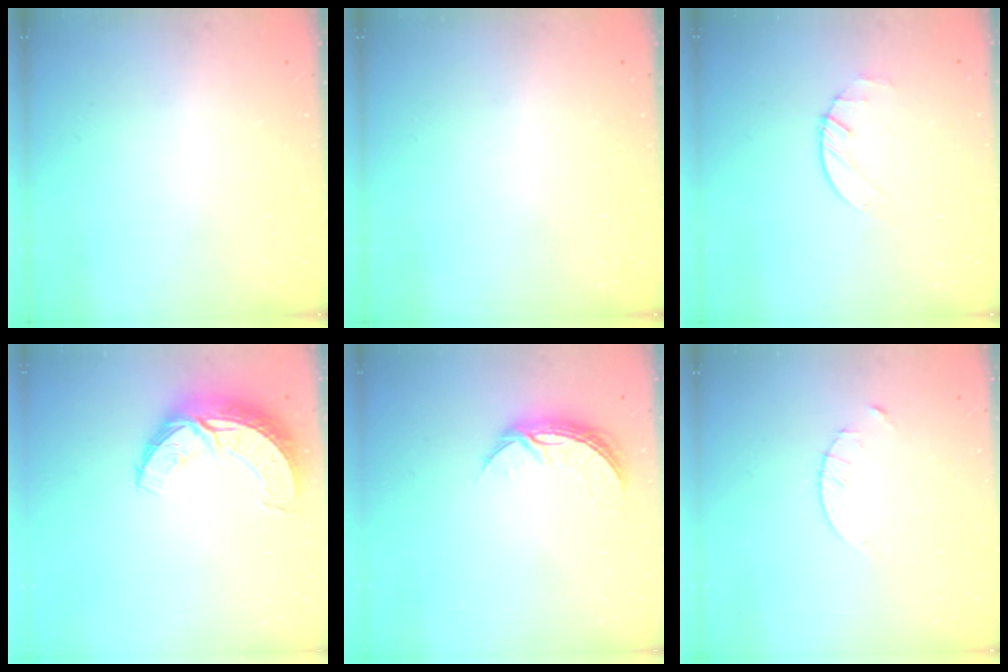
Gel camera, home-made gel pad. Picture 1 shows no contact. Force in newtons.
{"total": 0.0}
{"total": 1.4, "press": 1.3, "slide": 0.2}
{"total": 9.7, "press": 9.7, "slide": 0.7}
{"total": 6.8, "press": 6.8, "slide": 0.7}
{"total": 1.3, "press": 1.3, "slide": 0.2}